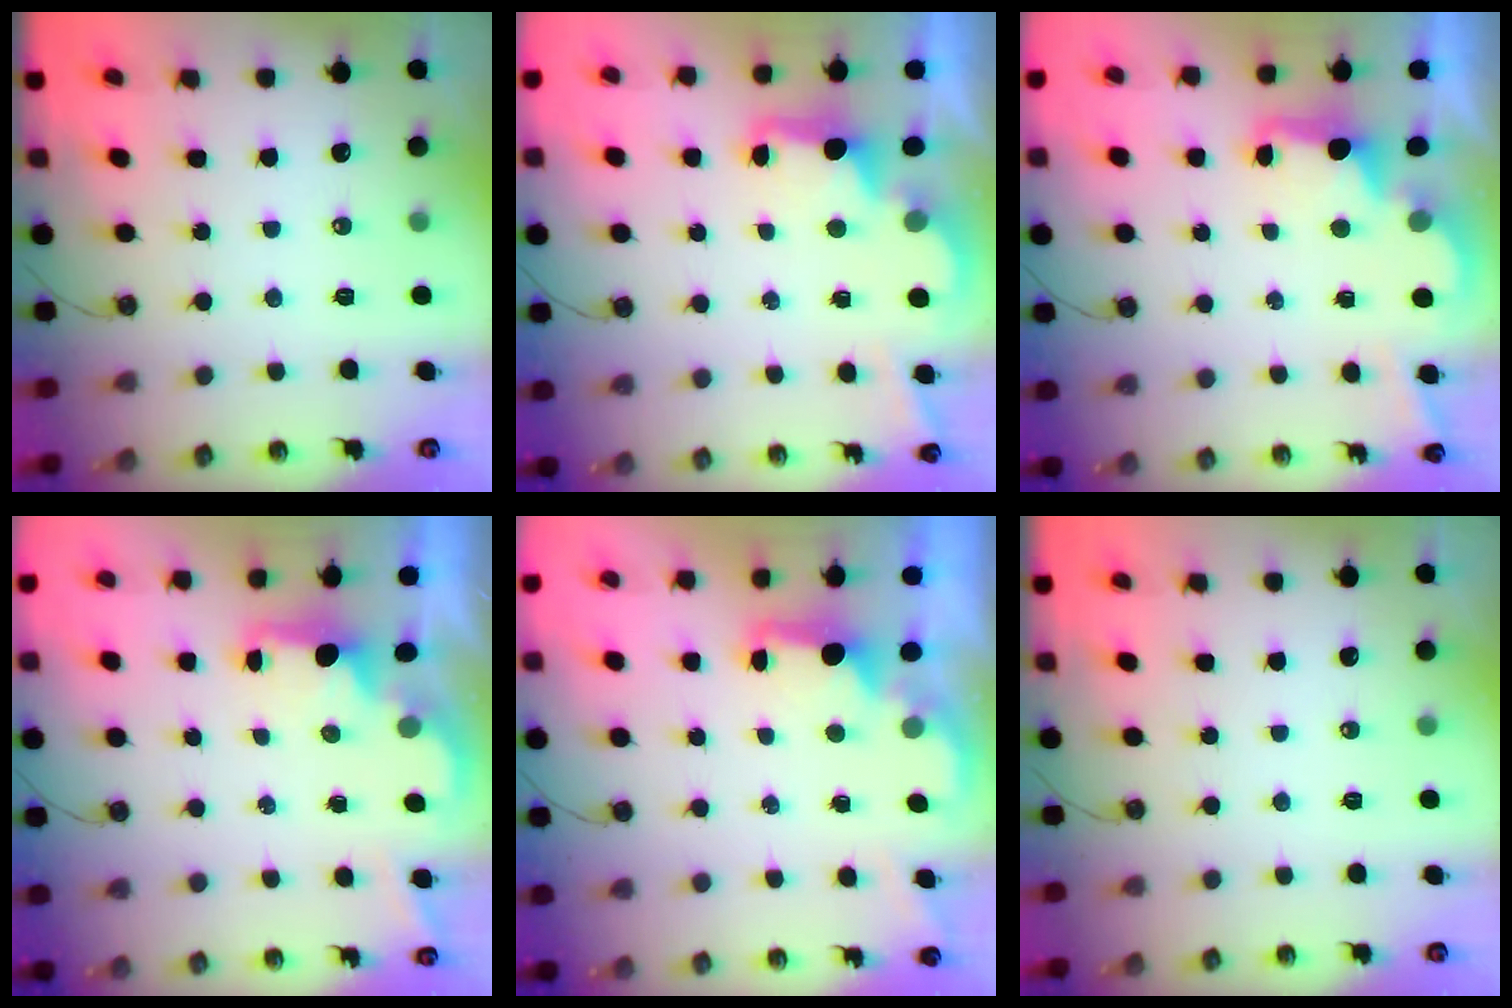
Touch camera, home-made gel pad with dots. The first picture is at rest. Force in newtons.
{"total": 2.7, "press": 2.6, "slide": 0.8}
{"total": 2.7, "press": 2.6, "slide": 0.8}
{"total": 1.7, "press": 1.6, "slide": 0.7}
{"total": 1.9, "press": 1.7, "slide": 0.8}
{"total": 0.0}